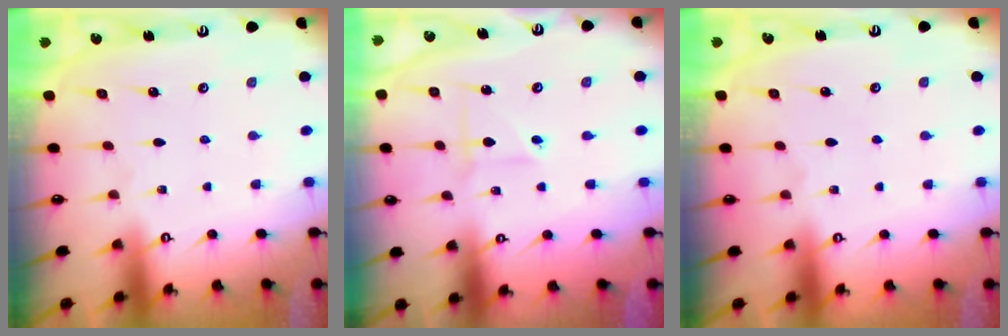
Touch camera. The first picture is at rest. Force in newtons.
{"total": 2.5, "press": 2.5, "slide": 0.2}
{"total": 0.0}